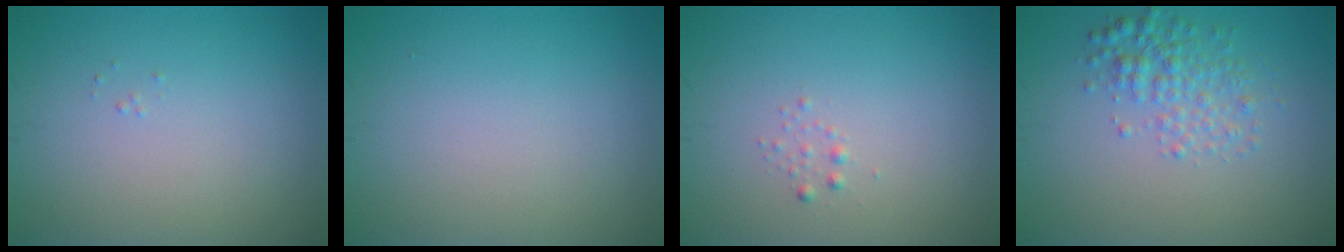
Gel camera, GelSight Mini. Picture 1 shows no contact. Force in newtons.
{"total": 0.0}
{"total": 0.6, "press": 0.6, "slide": 0.1}
{"total": 2.8, "press": 2.8, "slide": 0.1}